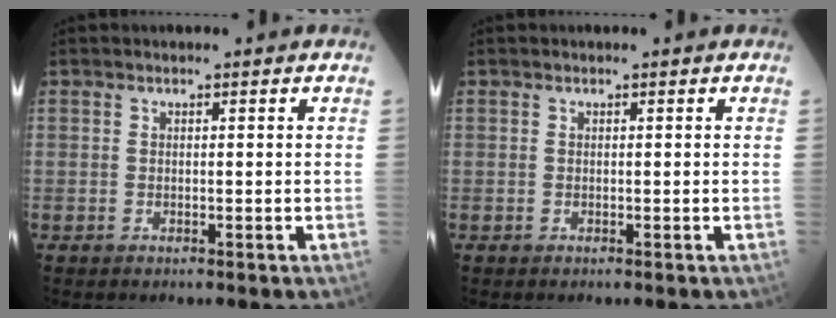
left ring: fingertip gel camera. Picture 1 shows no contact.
{"total": 0.0}